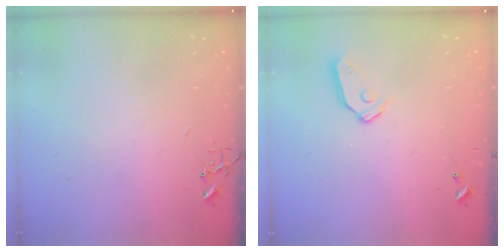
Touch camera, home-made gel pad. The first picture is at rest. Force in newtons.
{"total": 9.2, "press": 9.2, "slide": 1.0}